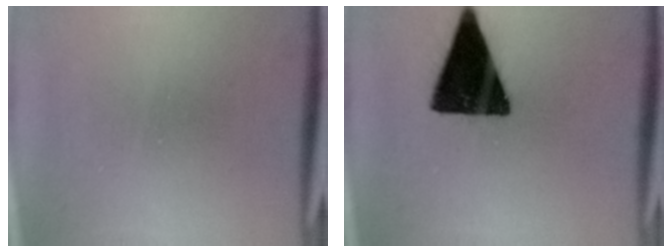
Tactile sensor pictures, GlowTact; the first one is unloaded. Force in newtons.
{"total": 16.8}